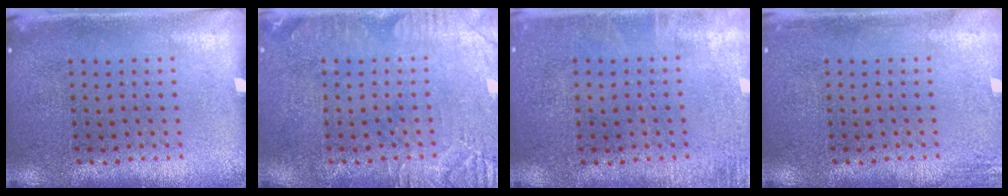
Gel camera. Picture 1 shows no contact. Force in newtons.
{"total": 3.1, "press": 3.1, "slide": 0.4}
{"total": 1.4, "press": 1.4, "slide": 0.2}
{"total": 1.8, "press": 1.8, "slide": 0.2}